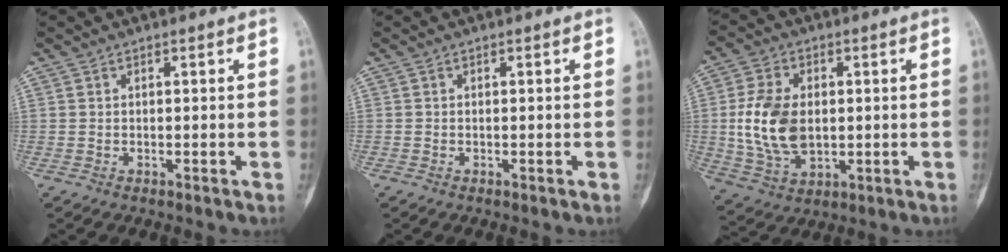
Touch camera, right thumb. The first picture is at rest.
{"total": 0.0}
{"total": 13.0, "force": [0.3, 8.4, 9.9], "torque": [-0.187, -0.004, 0.016]}